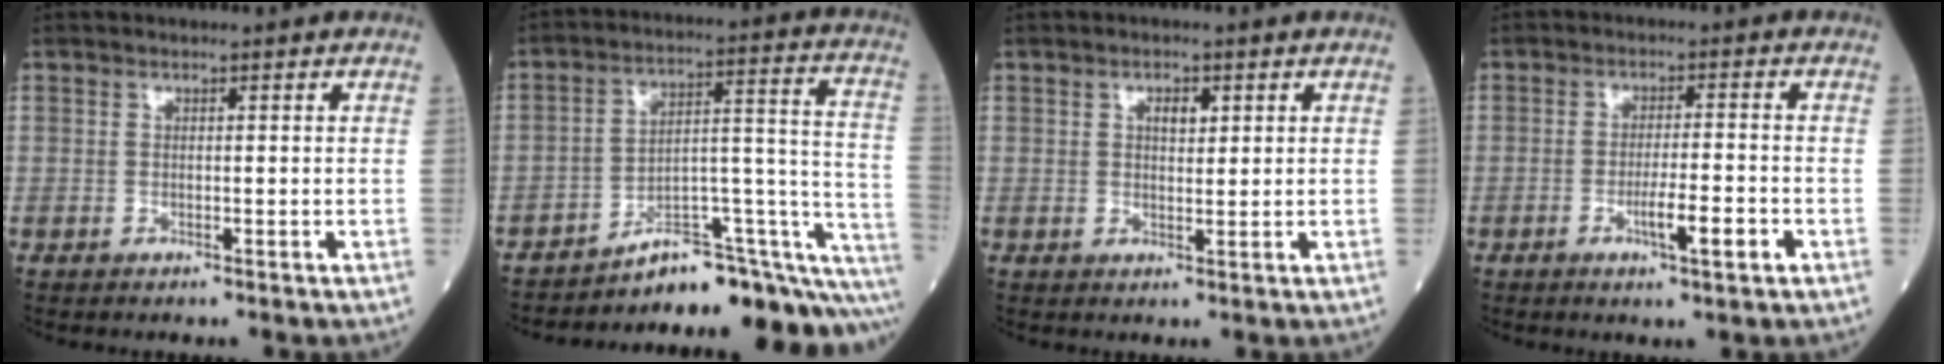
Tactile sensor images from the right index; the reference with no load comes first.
{"total": 18.9, "force": [-17.3, 1.9, 7.4], "torque": [-0.029, 0.069, -0.242]}
{"total": 2.3, "force": [0.9, 1.1, 1.8], "torque": [-0.027, 0.000, 0.015]}
{"total": 4.8, "force": [-2.1, 0.3, 4.4], "torque": [-0.072, -0.004, -0.034]}